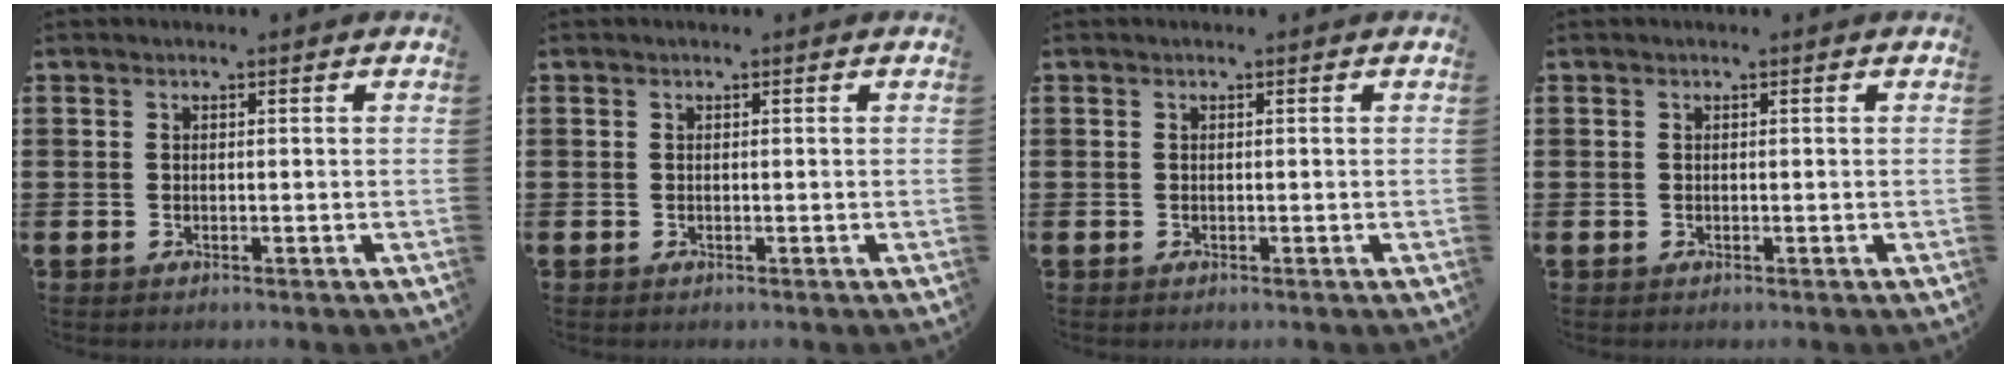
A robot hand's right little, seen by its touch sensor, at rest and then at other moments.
{"total": 0.0}
{"total": 0.0}
{"total": 0.0}